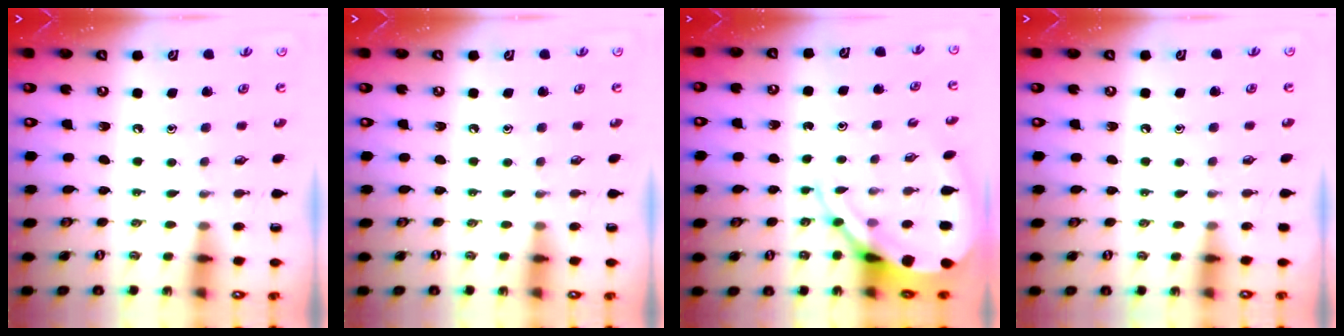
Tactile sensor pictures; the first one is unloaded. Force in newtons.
{"total": 0.0}
{"total": 8.8, "press": 8.7, "slide": 0.9}
{"total": 3.2, "press": 3.1, "slide": 0.5}